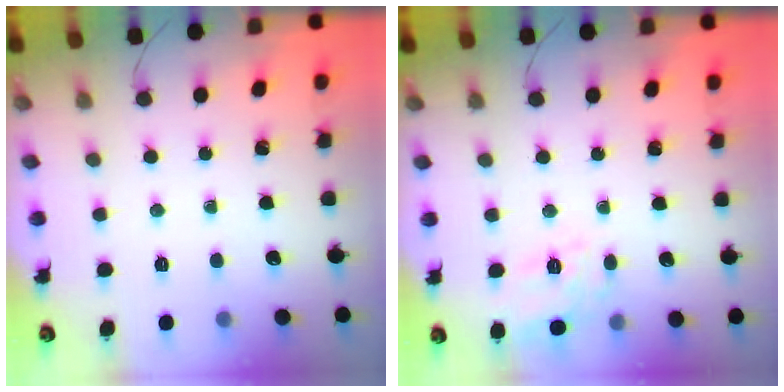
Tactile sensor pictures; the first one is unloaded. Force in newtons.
{"total": 7.6, "press": 7.6, "slide": 0.8}